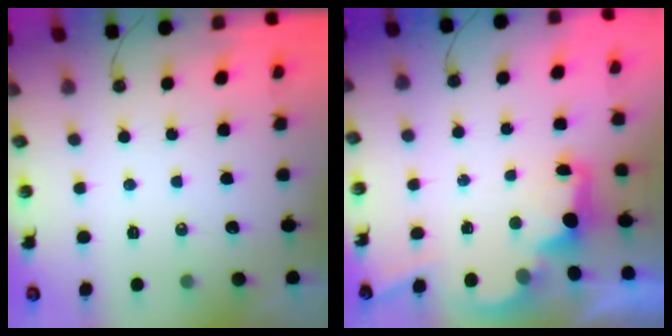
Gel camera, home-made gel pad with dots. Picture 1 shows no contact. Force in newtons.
{"total": 2.5, "press": 2.3, "slide": 0.8}